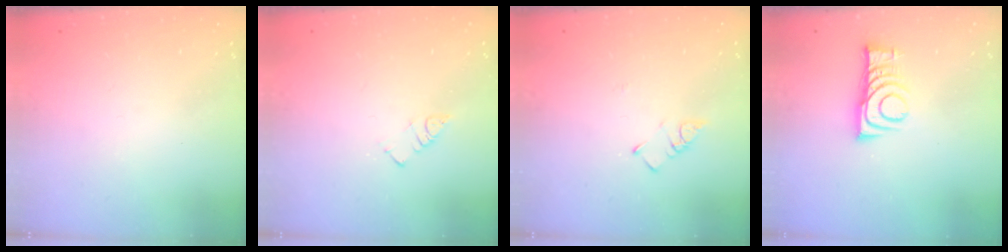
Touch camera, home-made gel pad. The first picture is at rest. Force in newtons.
{"total": 2.7, "press": 2.7, "slide": 0.4}
{"total": 3.0, "press": 3.0, "slide": 0.4}
{"total": 8.8, "press": 8.8, "slide": 0.3}